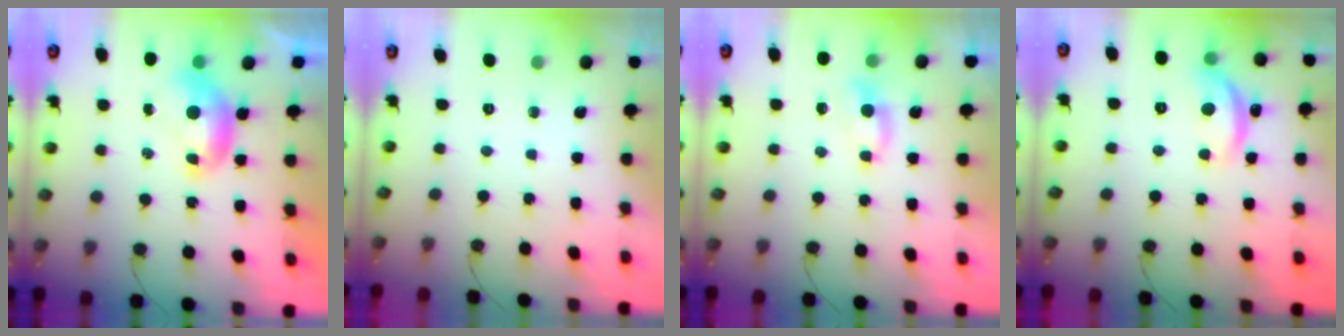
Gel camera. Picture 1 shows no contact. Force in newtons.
{"total": 0.0}
{"total": 1.2, "press": 1.1, "slide": 0.3}
{"total": 7.4, "press": 7.4, "slide": 0.6}